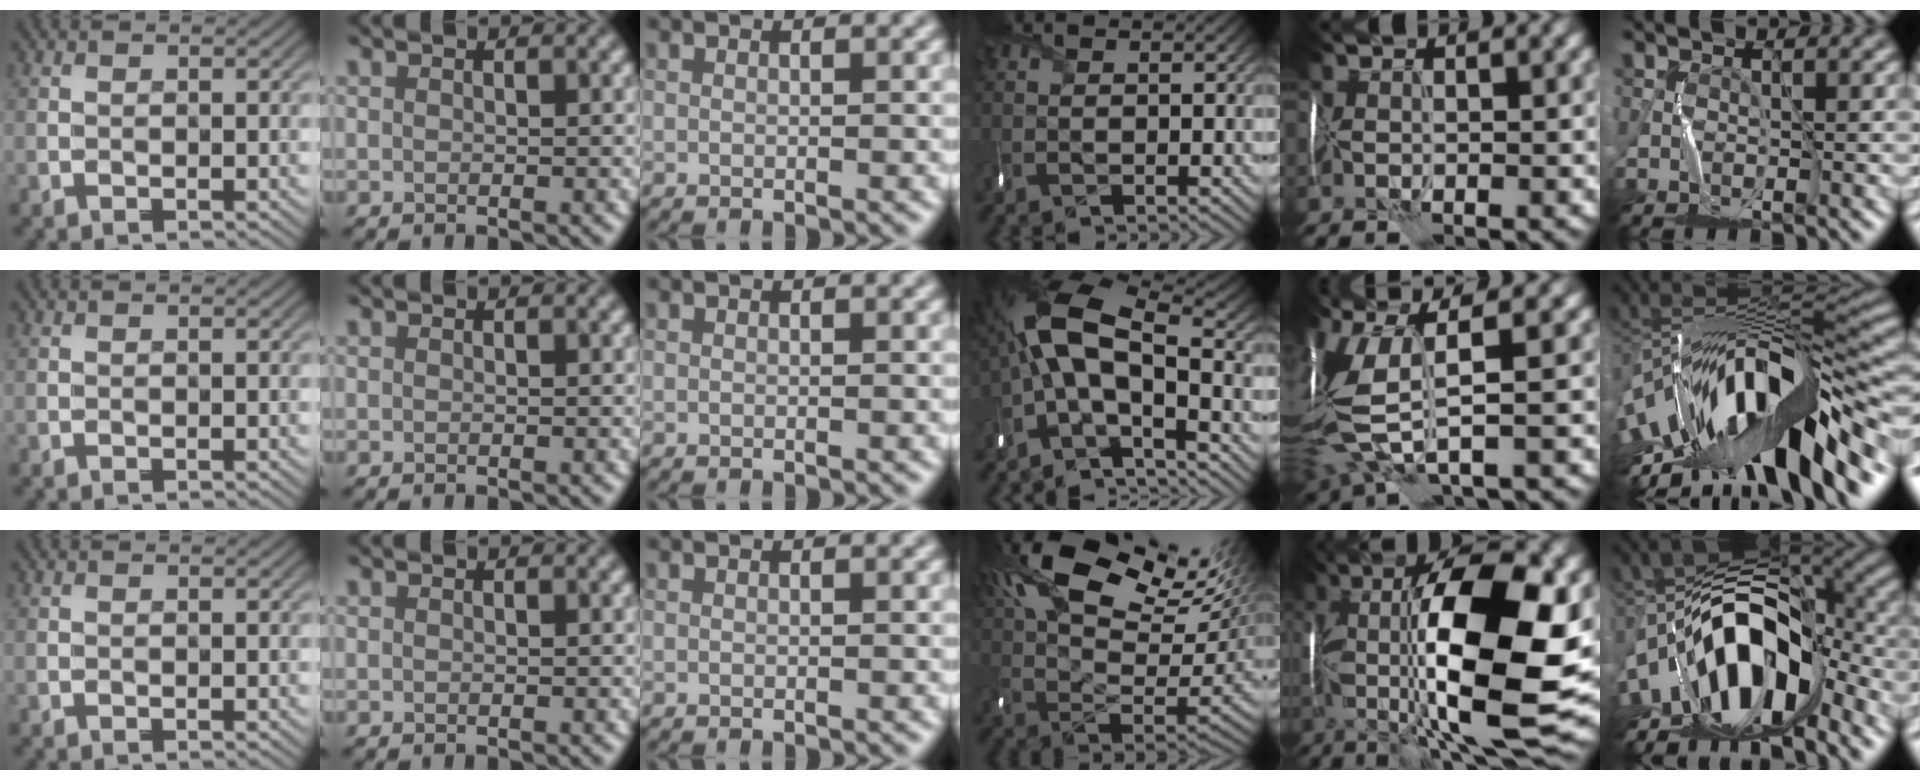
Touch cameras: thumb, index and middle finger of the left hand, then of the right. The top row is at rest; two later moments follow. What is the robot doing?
{"motion": "wrap", "object": "ribbon"}